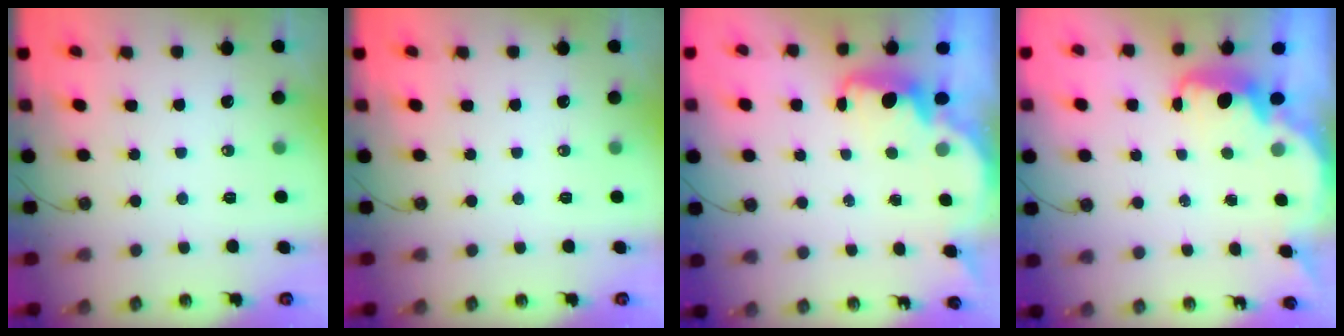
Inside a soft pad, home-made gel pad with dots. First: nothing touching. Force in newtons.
{"total": 0.0}
{"total": 2.4, "press": 2.3, "slide": 0.6}
{"total": 2.5, "press": 2.4, "slide": 0.6}